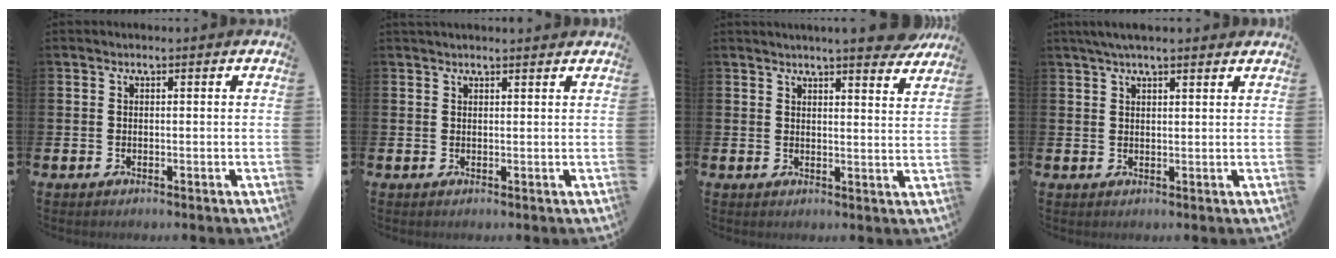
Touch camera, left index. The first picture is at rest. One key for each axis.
{"total": 1.1, "fx": 1.0, "fy": 0.0, "fz": 0.2, "tx": 0.008, "ty": -0.005, "tz": 0.016}
{"total": 5.3, "fx": 5.1, "fy": -0.2, "fz": 1.3, "tx": -0.019, "ty": -0.028, "tz": 0.088}
{"total": 3.3, "fx": 2.8, "fy": 0.6, "fz": 1.7, "tx": -0.035, "ty": -0.002, "tz": 0.050}